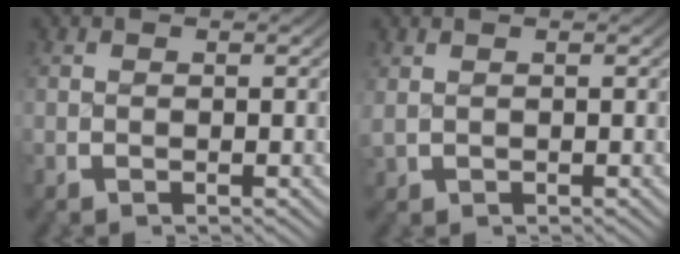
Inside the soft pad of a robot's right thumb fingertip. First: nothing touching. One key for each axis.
{"total": 0.7, "fx": 0.5, "fy": 0.2, "fz": 0.3, "tx": -0.010, "ty": 0.003, "tz": 0.016}